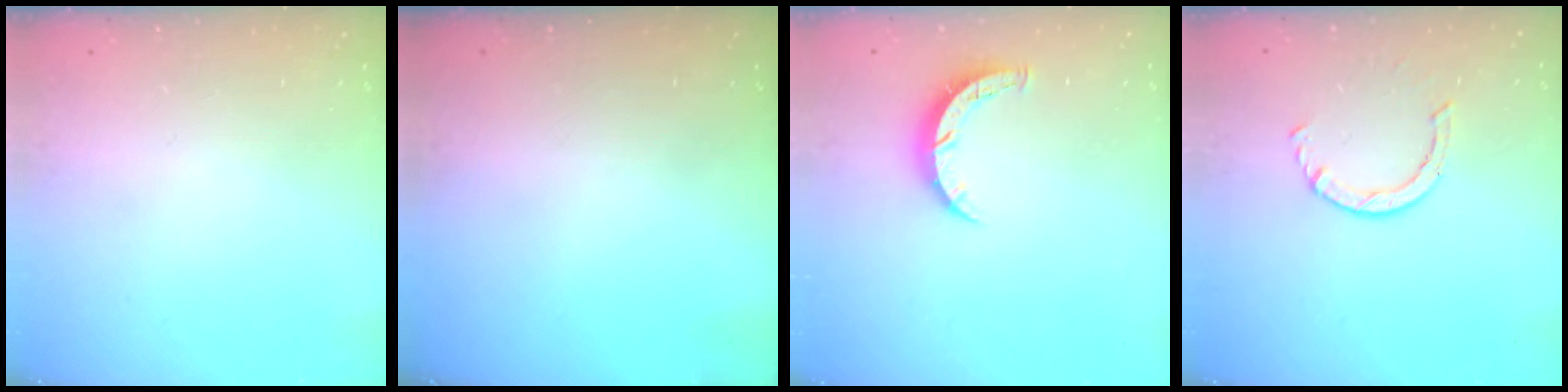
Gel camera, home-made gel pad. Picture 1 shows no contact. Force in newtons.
{"total": 0.0}
{"total": 5.5, "press": 5.5, "slide": 0.5}
{"total": 2.2, "press": 2.2, "slide": 0.4}